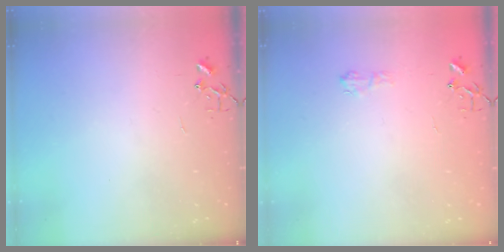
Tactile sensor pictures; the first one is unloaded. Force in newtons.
{"total": 6.3, "press": 6.3, "slide": 0.8}